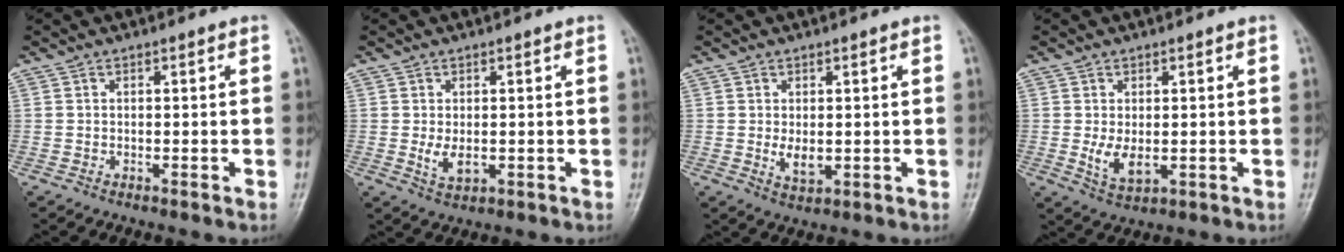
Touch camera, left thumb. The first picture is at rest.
{"total": 3.4, "force": [0.0, 2.0, 2.7], "torque": [-0.045, -0.009, 0.007]}
{"total": 3.3, "force": [0.3, 2.0, 2.6], "torque": [-0.038, -0.010, 0.012]}
{"total": 4.5, "force": [0.1, 2.6, 3.6], "torque": [-0.062, -0.013, 0.012]}